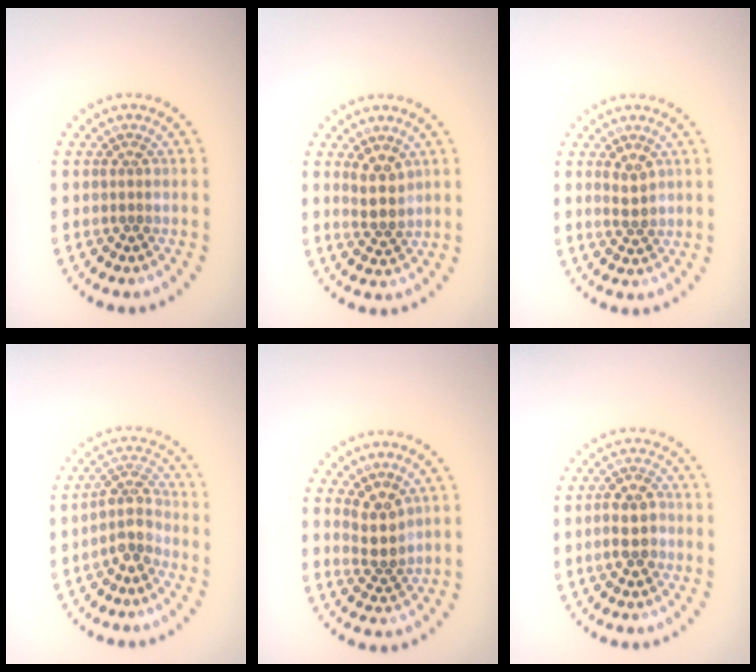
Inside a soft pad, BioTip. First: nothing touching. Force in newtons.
{"total": 2.5, "press": 2.2, "slide": 1.1}
{"total": 1.8, "press": 1.7, "slide": 0.5}
{"total": 3.1, "press": 2.4, "slide": 2.0}
{"total": 2.5, "press": 2.1, "slide": 1.5}
{"total": 2.8, "press": 2.7, "slide": 0.8}